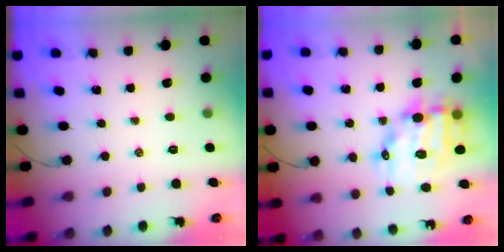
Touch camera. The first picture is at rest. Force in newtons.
{"total": 13.4, "press": 13.1, "slide": 3.0}